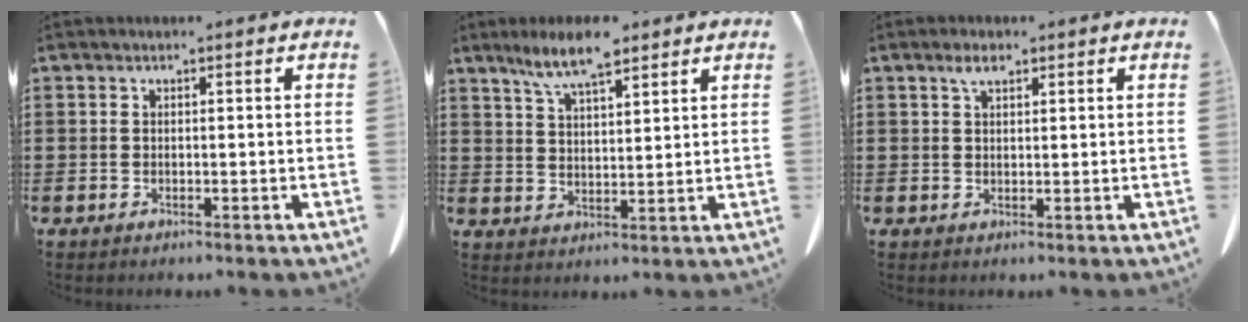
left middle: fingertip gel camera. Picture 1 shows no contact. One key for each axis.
{"total": 7.6, "fx": 5.9, "fy": 1.4, "fz": 4.7, "tx": -0.105, "ty": -0.009, "tz": 0.106}
{"total": 2.4, "fx": 1.4, "fy": 0.9, "fz": 1.6, "tx": -0.036, "ty": 0.003, "tz": 0.027}